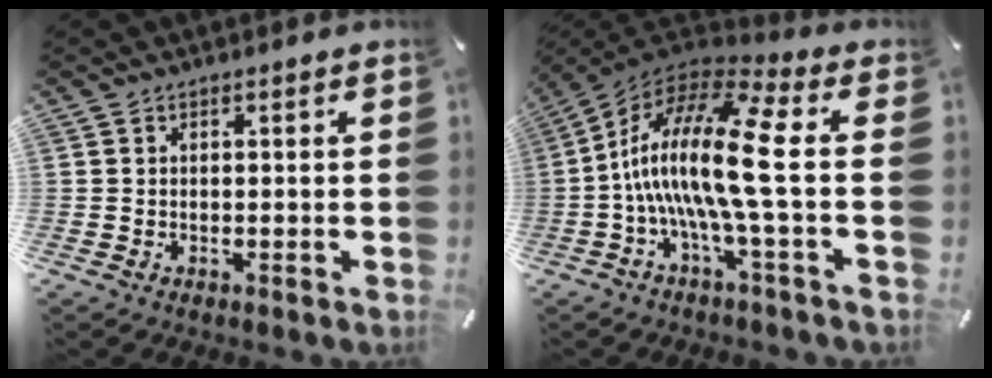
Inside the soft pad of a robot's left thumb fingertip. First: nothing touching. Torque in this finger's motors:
{"motor_torque": [1.69, 3.32, 1.93, -0.84, 0.64]}